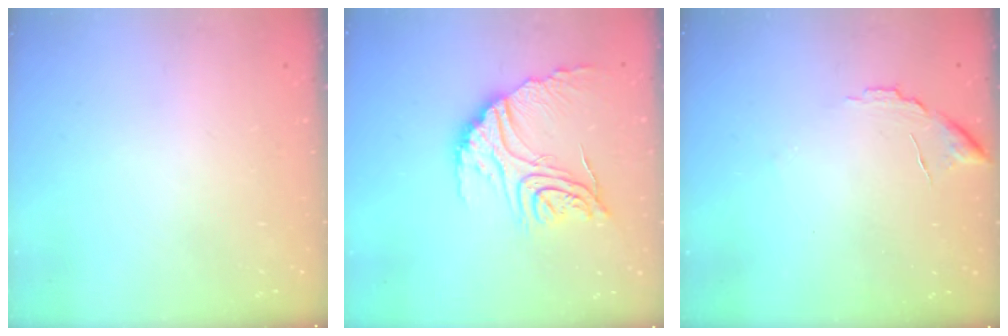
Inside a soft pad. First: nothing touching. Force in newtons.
{"total": 18.9, "press": 18.8, "slide": 1.8}
{"total": 7.1, "press": 7.1, "slide": 0.5}